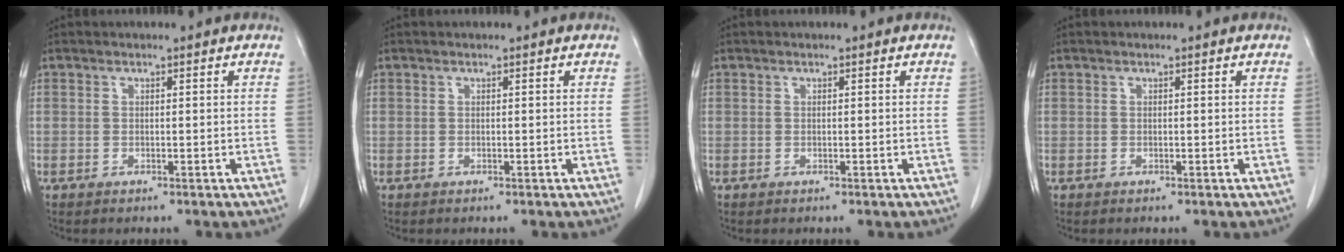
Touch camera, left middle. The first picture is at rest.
{"total": 0.0}
{"total": 0.0}
{"total": 0.0}